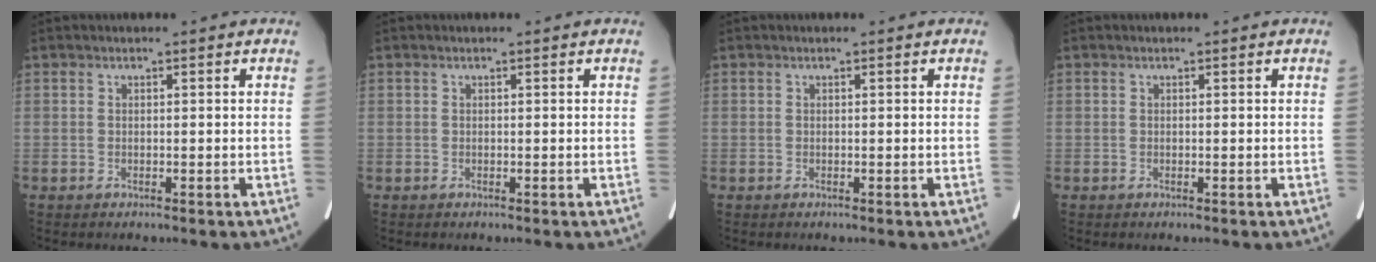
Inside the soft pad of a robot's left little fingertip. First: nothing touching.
{"total": 0.0}
{"total": 0.0}
{"total": 0.0}